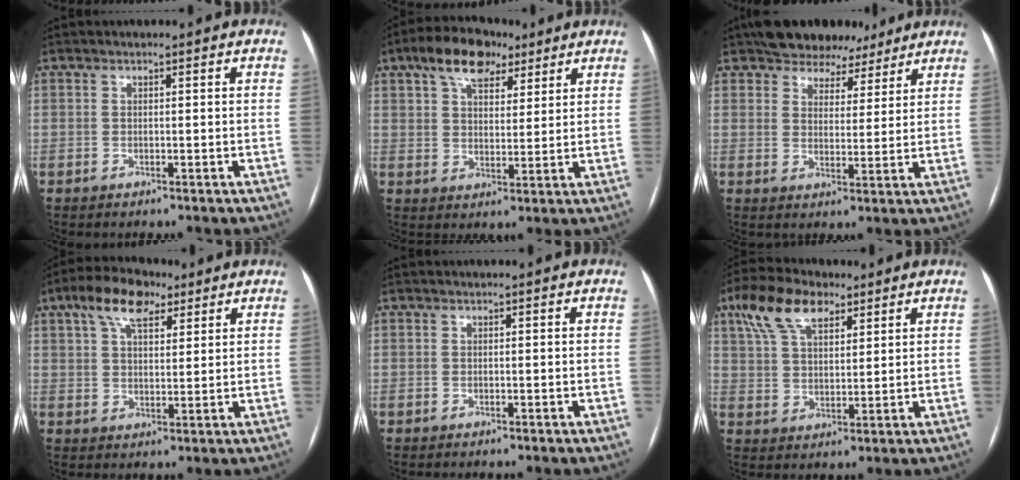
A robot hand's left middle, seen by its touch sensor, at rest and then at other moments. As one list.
[{"total": 10.2, "force": [6.4, 5.2, 6.1], "torque": [-0.107, 0.028, 0.108]}, {"total": 9.0, "force": [7.3, 4.7, 2.1], "torque": [-0.013, 0.017, 0.100]}, {"total": 9.0, "force": [5.4, 4.1, 5.9], "torque": [-0.114, 0.026, 0.095]}, {"total": 0.0}, {"total": 10.1, "force": [6.1, 4.8, 6.5], "torque": [-0.140, 0.029, 0.117]}]